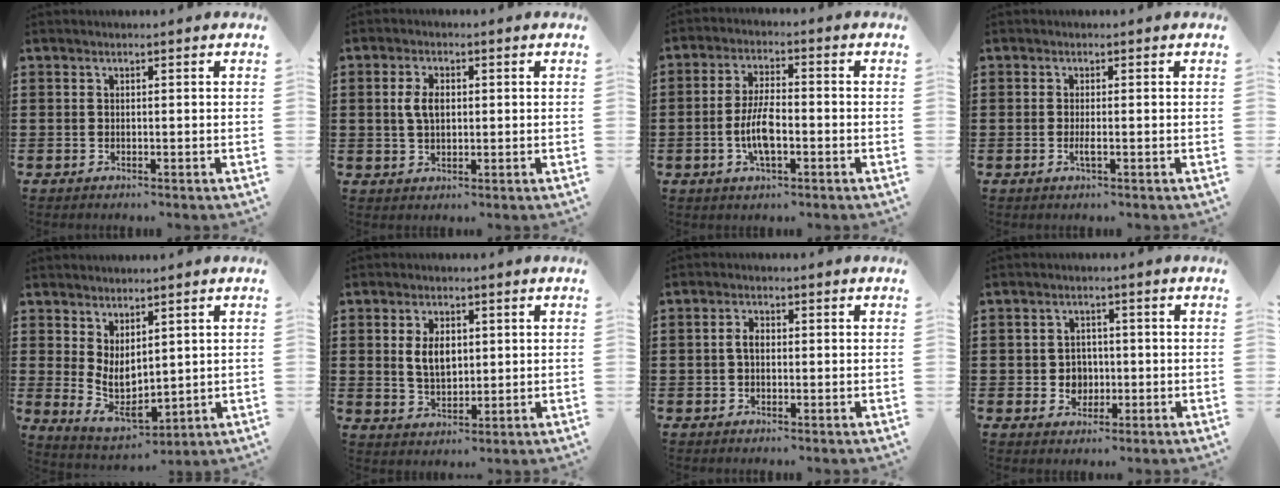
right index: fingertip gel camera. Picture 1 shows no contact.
{"total": 4.0, "force": [0.5, 2.2, 3.2], "torque": [-0.076, 0.008, 0.005]}
{"total": 6.7, "force": [-1.6, 2.2, 6.1], "torque": [-0.140, -0.007, -0.038]}
{"total": 1.6, "force": [-0.5, -0.1, 1.5], "torque": [-0.036, -0.008, -0.010]}
{"total": 4.5, "force": [1.7, 2.5, 3.4], "torque": [-0.083, -0.013, 0.030]}
{"total": 4.9, "force": [0.8, 3.0, 3.8], "torque": [-0.073, 0.009, 0.012]}
{"total": 2.2, "force": [0.0, 1.3, 1.8], "torque": [-0.036, 0.006, -0.002]}
{"total": 2.9, "force": [-0.6, 2.6, 1.2], "torque": [-0.024, 0.001, -0.018]}